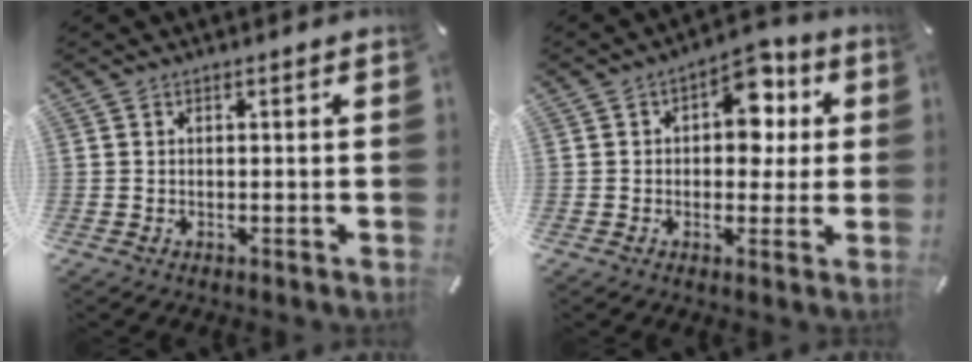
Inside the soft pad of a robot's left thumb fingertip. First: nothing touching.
{"total": 10.0, "force": [2.5, 6.7, 7.1], "torque": [-0.078, -0.007, 0.036]}